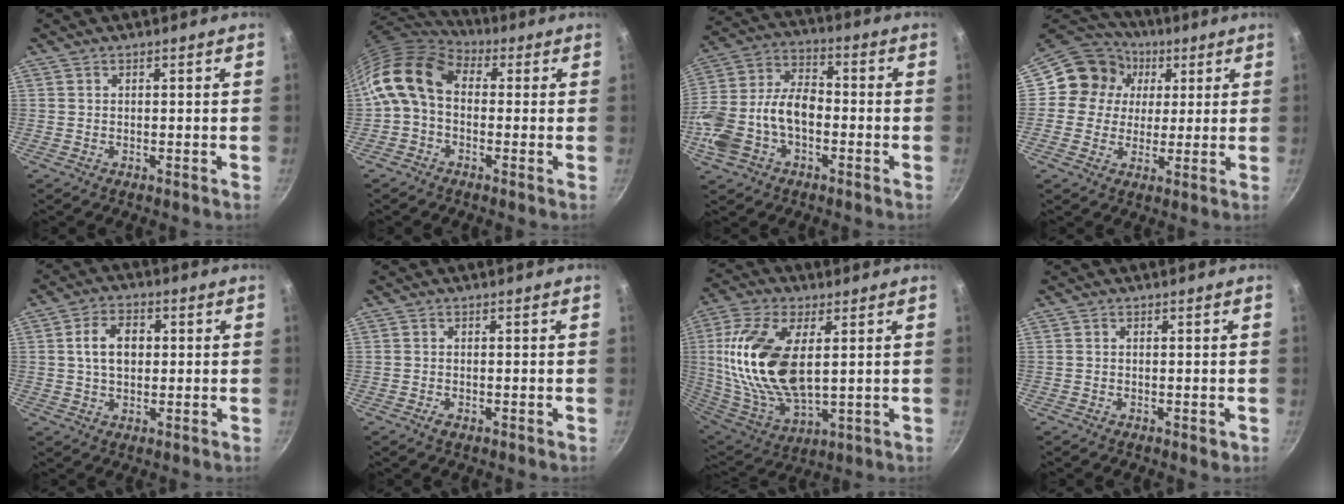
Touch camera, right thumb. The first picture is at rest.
{"total": 12.6, "force": [0.9, 8.9, 8.9], "torque": [-0.160, 0.027, -0.006]}
{"total": 16.7, "force": [-3.8, 10.7, 12.2], "torque": [-0.227, 0.045, -0.080]}
{"total": 12.1, "force": [2.8, 11.1, 4.1], "torque": [-0.038, 0.012, 0.028]}
{"total": 7.5, "force": [1.0, 5.1, 5.4], "torque": [-0.075, 0.011, 0.012]}
{"total": 1.2, "force": [-0.6, 0.7, 0.9], "torque": [-0.018, 0.000, -0.011]}
{"total": 21.1, "force": [3.5, 10.7, 17.9], "torque": [-0.357, -0.014, 0.071]}
{"total": 1.4, "force": [-0.4, 0.8, 1.1], "torque": [-0.013, -0.001, -0.006]}